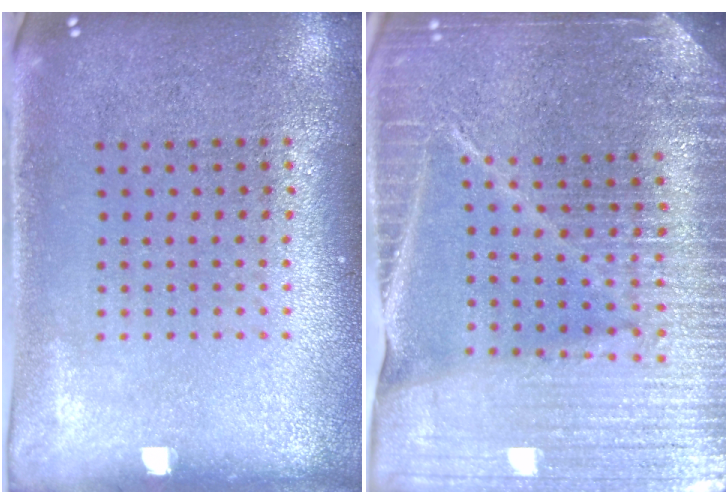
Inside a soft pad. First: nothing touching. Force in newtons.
{"total": 5.4, "press": 4.8, "slide": 2.5}